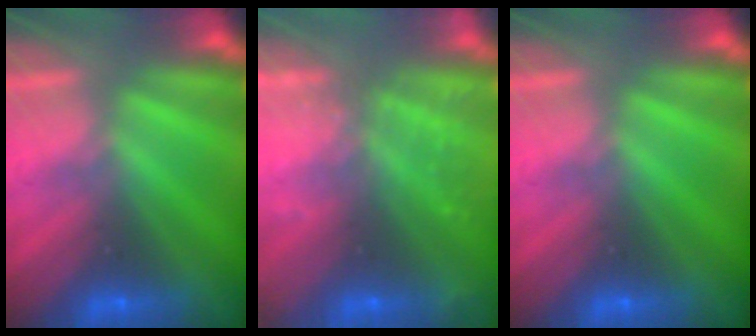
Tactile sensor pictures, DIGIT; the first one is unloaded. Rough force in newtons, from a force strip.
{"total": 12.7}
{"total": 0.0}